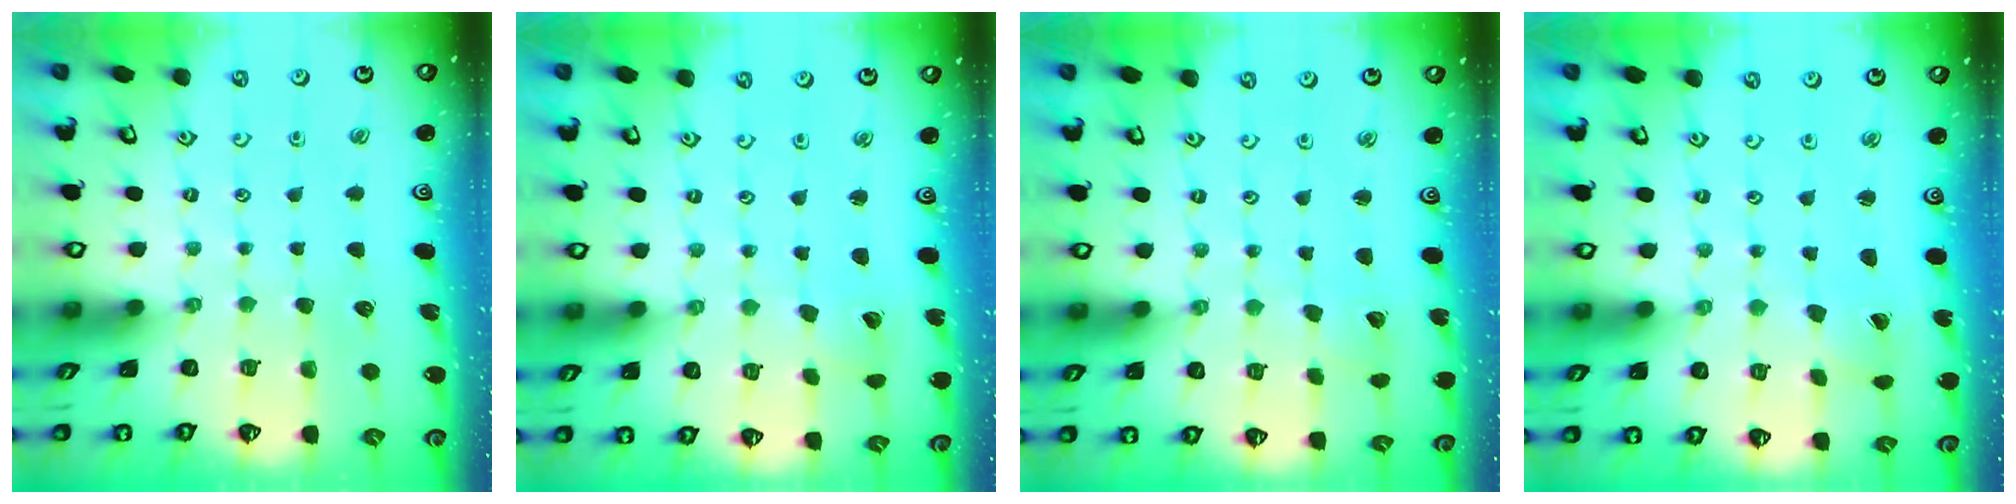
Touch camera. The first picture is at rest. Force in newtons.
{"total": 2.0, "press": 2.0, "slide": 0.3}
{"total": 1.3, "press": 1.3, "slide": 0.0}
{"total": 0.0}